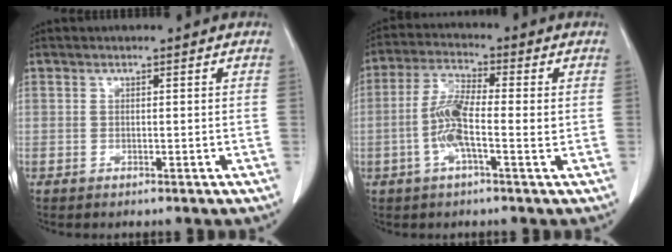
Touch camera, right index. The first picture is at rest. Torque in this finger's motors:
{"motor_torque": [0.33, -0.05, 0.24, 0.08]}